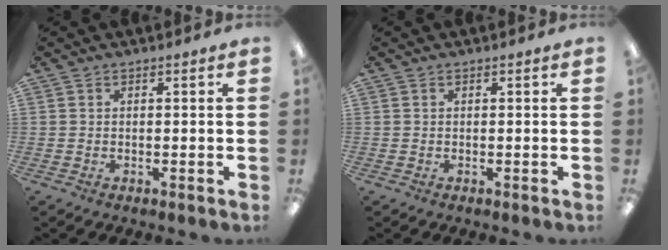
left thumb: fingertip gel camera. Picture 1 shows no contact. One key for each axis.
{"total": 0.0}